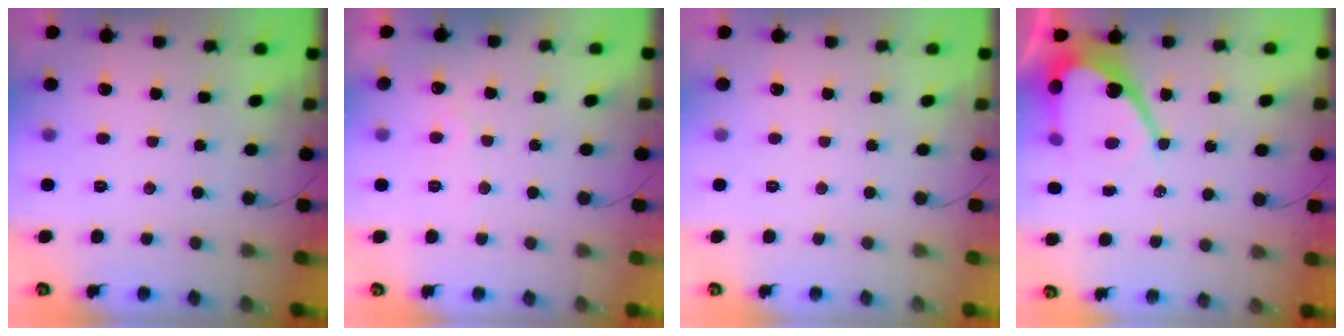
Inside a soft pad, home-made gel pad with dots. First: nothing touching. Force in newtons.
{"total": 2.7, "press": 2.7, "slide": 0.0}
{"total": 0.0}
{"total": 13.5, "press": 13.5, "slide": 1.1}